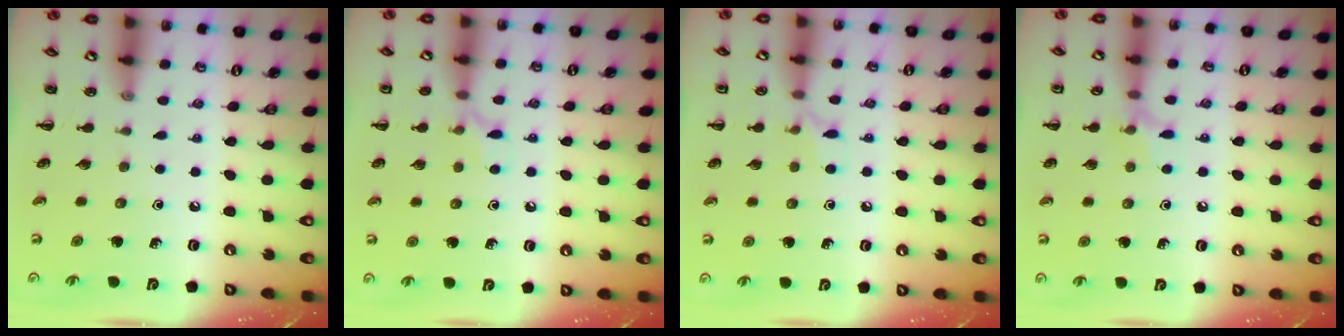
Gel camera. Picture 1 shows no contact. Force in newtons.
{"total": 5.8, "press": 5.5, "slide": 1.8}
{"total": 5.0, "press": 4.7, "slide": 1.6}
{"total": 6.6, "press": 6.4, "slide": 1.9}